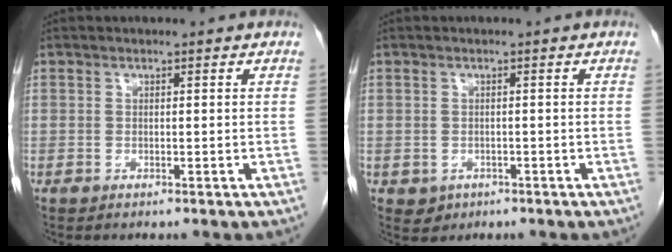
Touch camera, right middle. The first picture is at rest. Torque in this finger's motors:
{"motor_torque": [0.27, -0.27, -0.02, -0.01]}